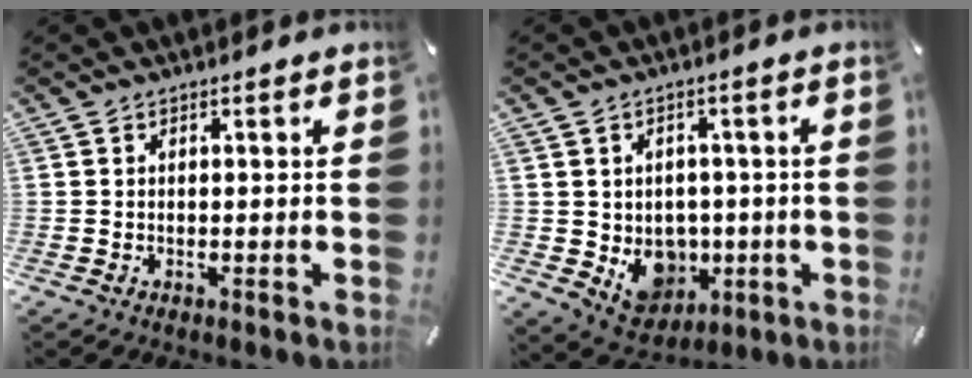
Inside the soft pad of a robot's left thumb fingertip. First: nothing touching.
{"total": 8.5, "force": [-0.6, 7.9, 3.3], "torque": [-0.051, -0.010, -0.001]}